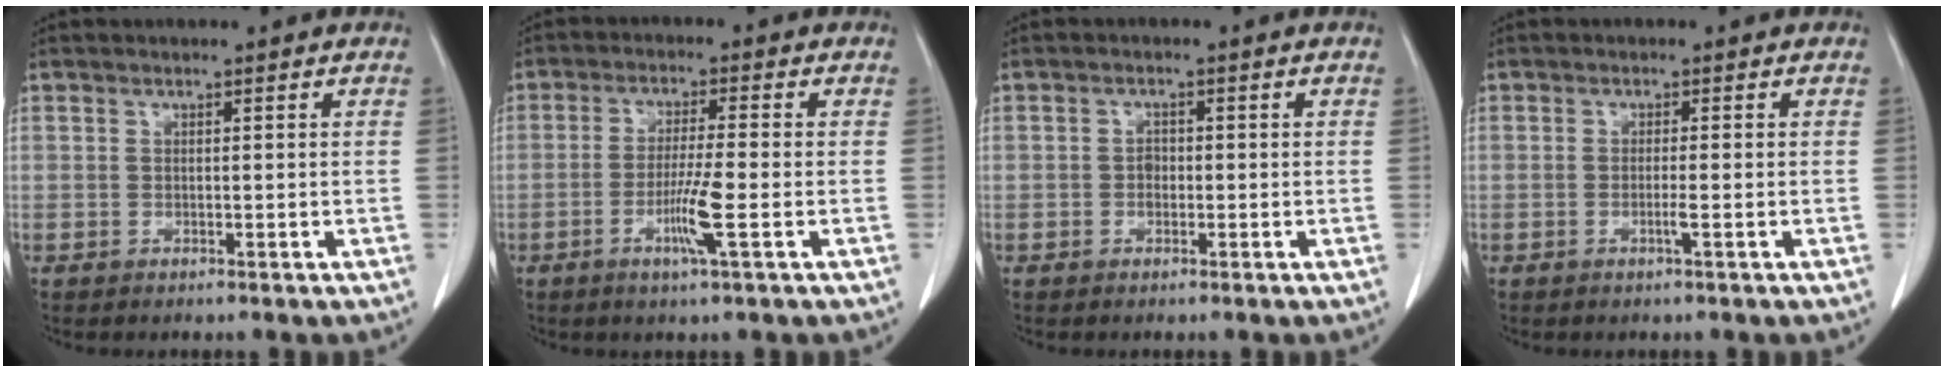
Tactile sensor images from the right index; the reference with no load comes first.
{"total": 6.1, "force": [-2.1, -0.5, 5.7], "torque": [-0.109, -0.012, -0.039]}
{"total": 1.4, "force": [-0.3, 1.0, 0.8], "torque": [-0.011, 0.005, -0.005]}
{"total": 1.5, "force": [-0.6, -0.3, 1.4], "torque": [-0.028, -0.003, -0.011]}